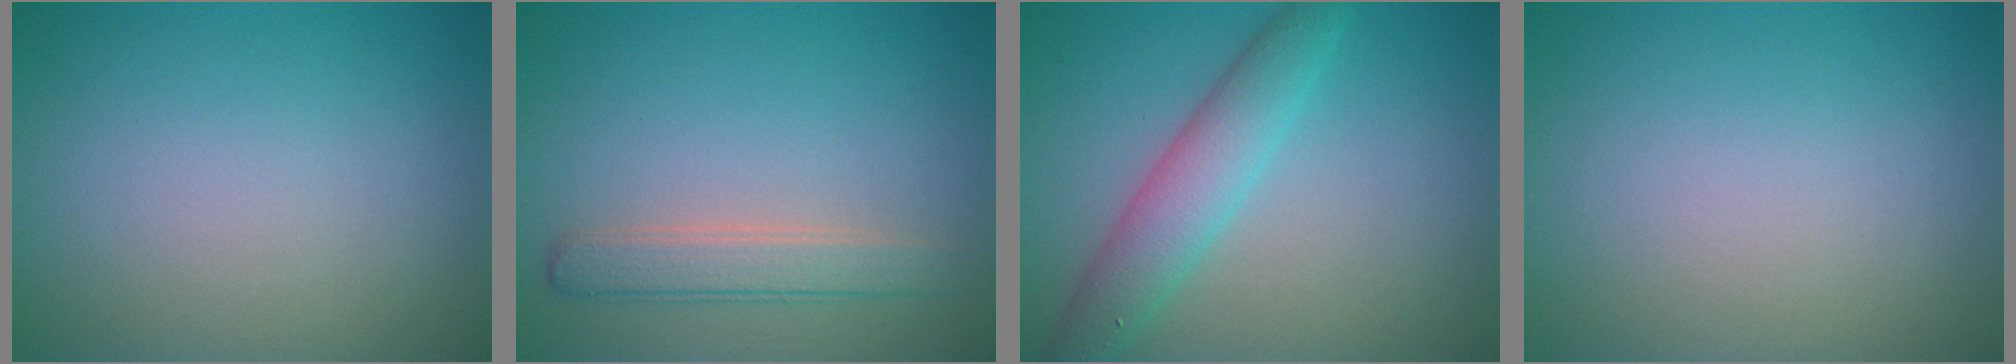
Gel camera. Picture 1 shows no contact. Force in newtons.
{"total": 2.8, "press": 2.8, "slide": 0.1}
{"total": 4.4, "press": 4.4, "slide": 0.1}
{"total": 0.0}